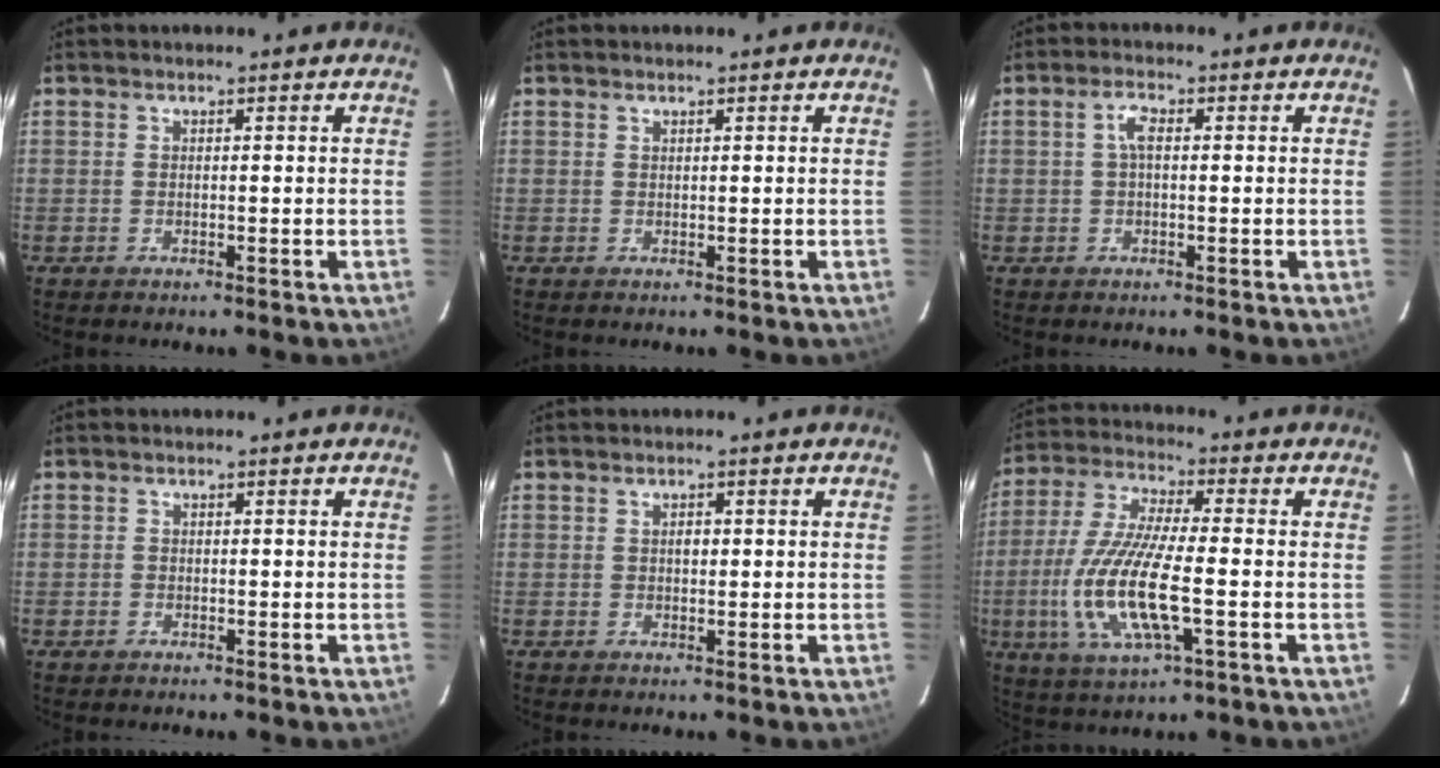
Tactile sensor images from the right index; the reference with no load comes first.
{"total": 0.0}
{"total": 2.5, "force": [0.2, 1.0, 2.3], "torque": [-0.048, 0.009, 0.004]}
{"total": 0.6, "force": [-0.4, 0.4, 0.0], "torque": [0.000, 0.001, -0.007]}
{"total": 1.0, "force": [0.2, 0.8, 0.7], "torque": [-0.009, 0.004, 0.003]}
{"total": 15.5, "force": [-3.5, 3.9, 14.6], "torque": [-0.306, -0.013, -0.068]}